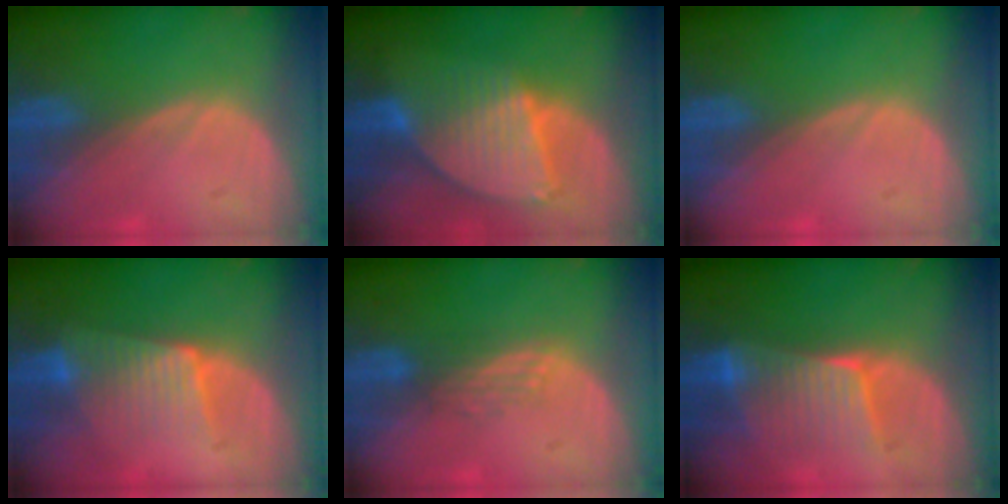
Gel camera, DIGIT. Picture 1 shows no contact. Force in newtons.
{"total": 8.7, "press": 7.5, "slide": 4.4}
{"total": 0.0}
{"total": 6.4, "press": 6.1, "slide": 2.2}
{"total": 2.8, "press": 2.4, "slide": 1.4}
{"total": 6.6, "press": 6.6, "slide": 0.6}